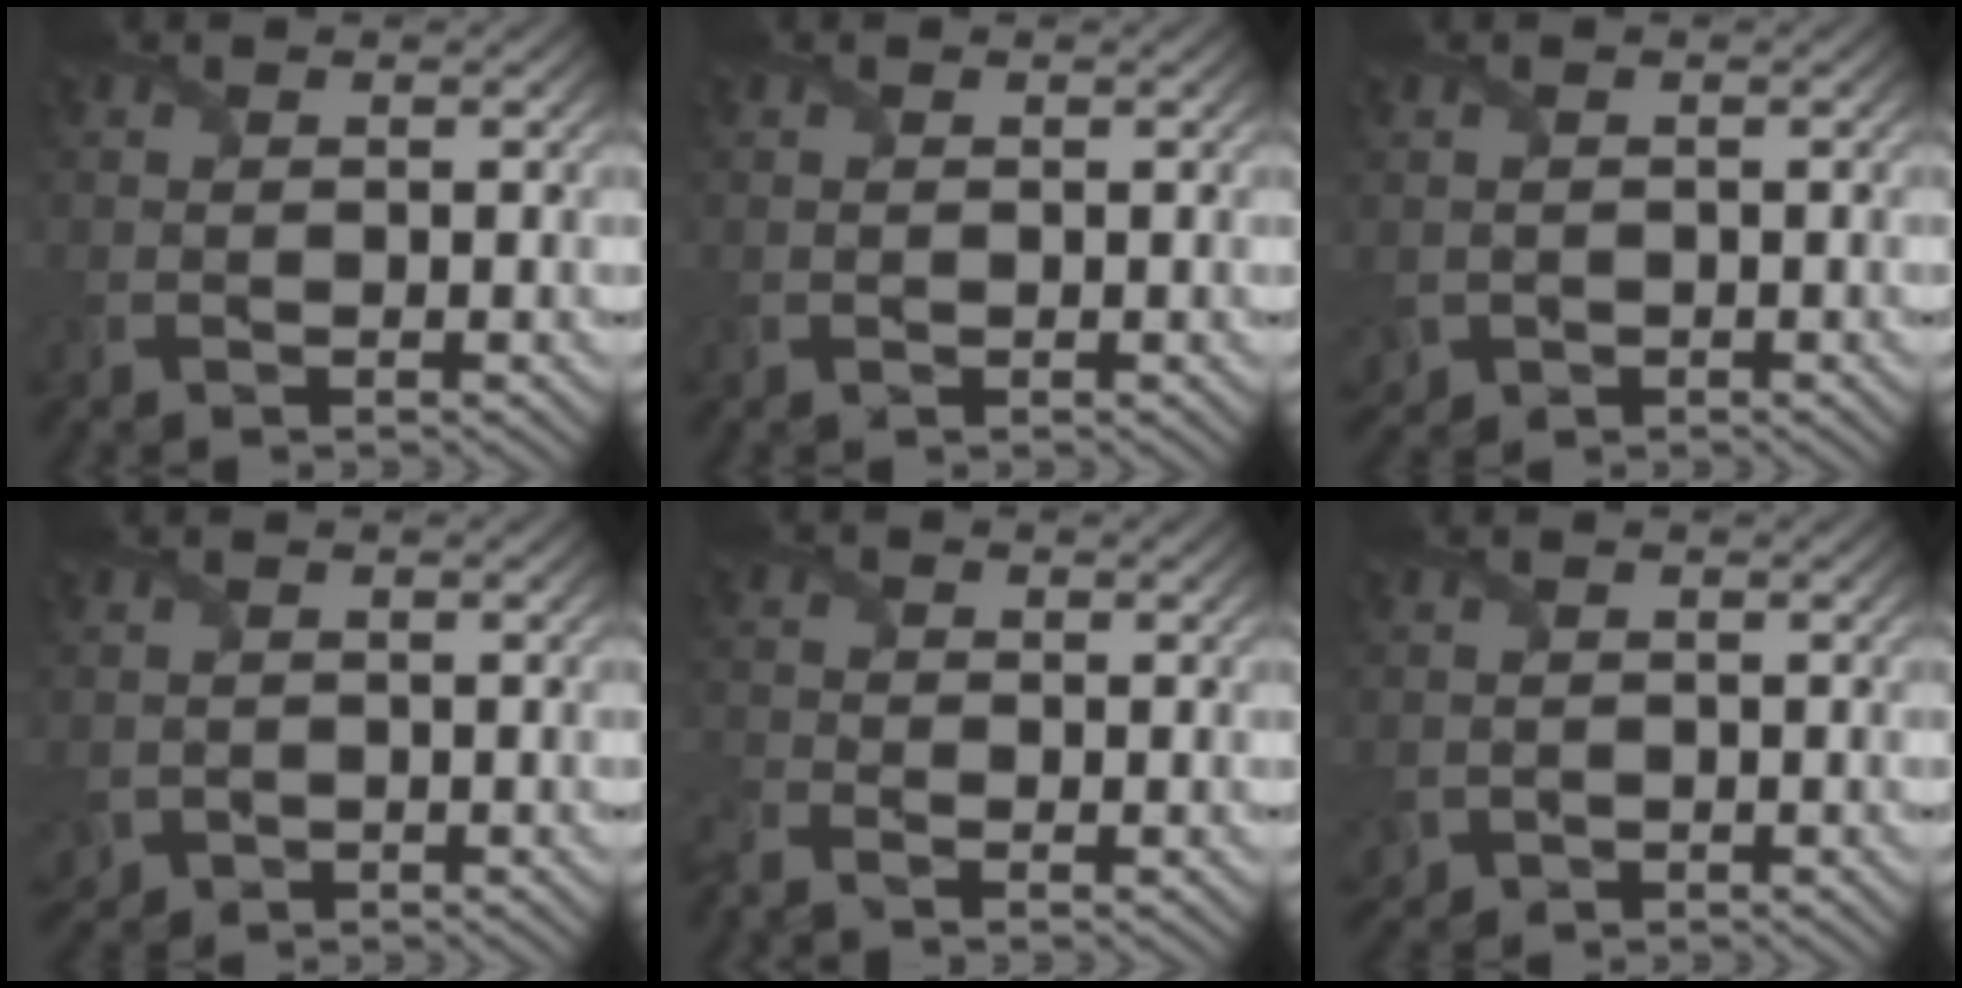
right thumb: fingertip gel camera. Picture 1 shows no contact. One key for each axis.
{"total": 0.0}
{"total": 2.1, "fx": -0.6, "fy": 2.0, "fz": 0.6, "tx": -0.025, "ty": -0.014, "tz": -0.013}
{"total": 2.5, "fx": -0.7, "fy": 2.2, "fz": 0.9, "tx": -0.032, "ty": -0.014, "tz": -0.016}
{"total": 2.9, "fx": -2.5, "fy": 0.9, "fz": 1.1, "tx": -0.032, "ty": -0.013, "tz": -0.063}
{"total": 1.7, "fx": -0.4, "fy": 1.6, "fz": 0.3, "tx": -0.019, "ty": -0.013, "tz": -0.011}